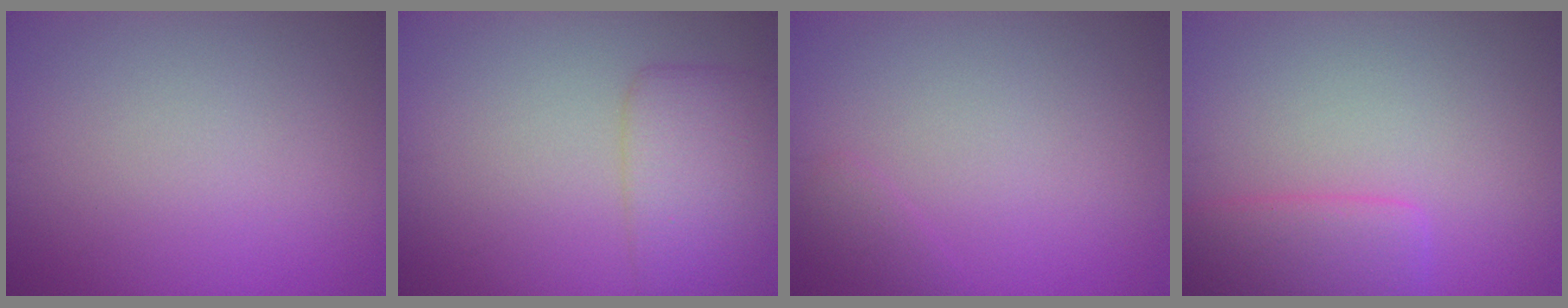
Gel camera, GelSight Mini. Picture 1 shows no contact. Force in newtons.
{"total": 4.2, "press": 4.2, "slide": 0.1}
{"total": 0.9, "press": 0.9, "slide": 0.1}
{"total": 3.5, "press": 3.5, "slide": 0.3}